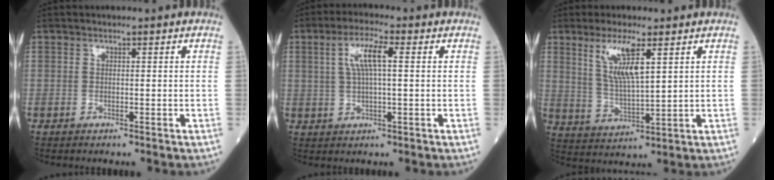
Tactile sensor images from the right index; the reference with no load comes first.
{"total": 5.9, "force": [1.5, 1.0, 5.6], "torque": [-0.115, 0.011, 0.030]}
{"total": 8.0, "force": [3.8, 1.1, 6.9], "torque": [-0.141, -0.007, 0.077]}